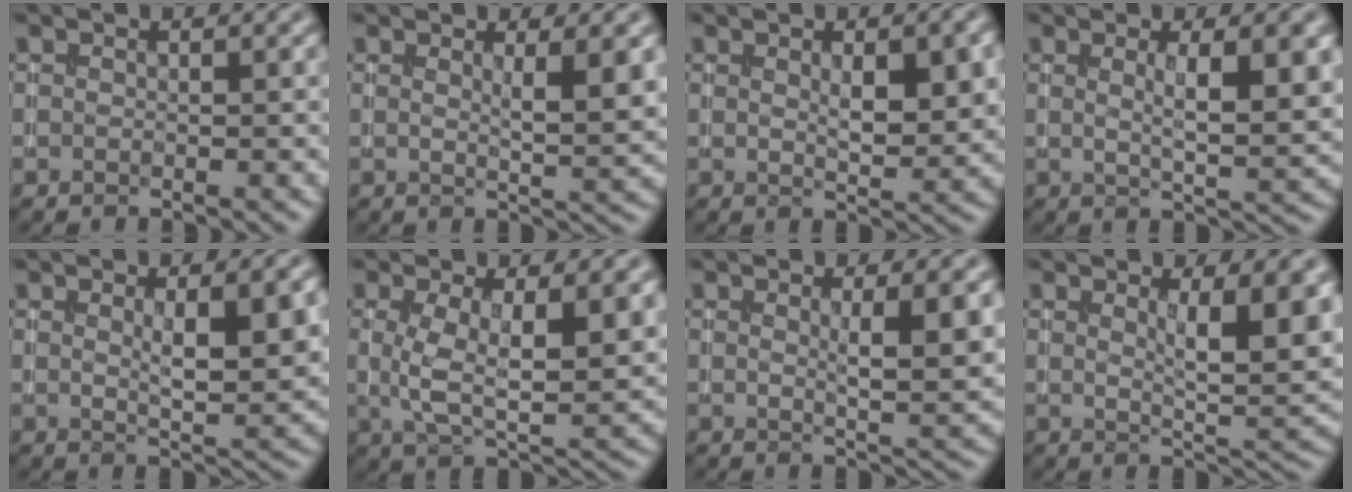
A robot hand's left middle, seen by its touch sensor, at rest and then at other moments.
{"total": 3.2, "force": [1.0, 0.7, 3.0], "torque": [-0.037, -0.006, 0.016]}
{"total": 4.2, "force": [0.9, 1.5, 3.9], "torque": [-0.059, -0.001, 0.018]}
{"total": 5.8, "force": [1.3, 1.5, 5.5], "torque": [-0.070, -0.001, 0.022]}
{"total": 5.1, "force": [1.1, 1.2, 4.8], "torque": [-0.069, 0.001, 0.021]}
{"total": 6.2, "force": [0.8, 2.1, 5.8], "torque": [-0.113, -0.007, 0.016]}
{"total": 4.2, "force": [0.9, 0.9, 4.0], "torque": [-0.052, -0.004, 0.014]}
{"total": 6.3, "force": [1.8, 1.7, 5.7], "torque": [-0.074, -0.012, 0.033]}